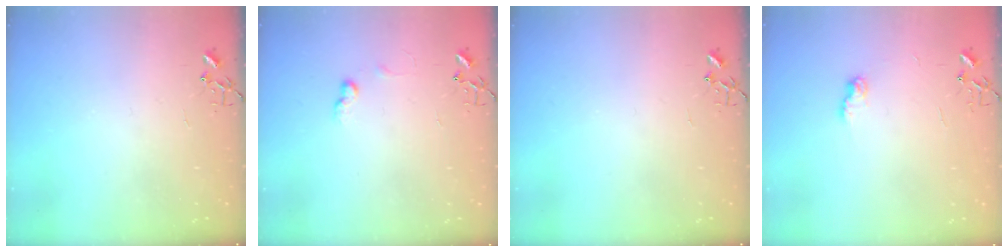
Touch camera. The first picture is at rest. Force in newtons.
{"total": 6.7, "press": 6.6, "slide": 0.9}
{"total": 0.0}
{"total": 6.3, "press": 6.3, "slide": 0.1}